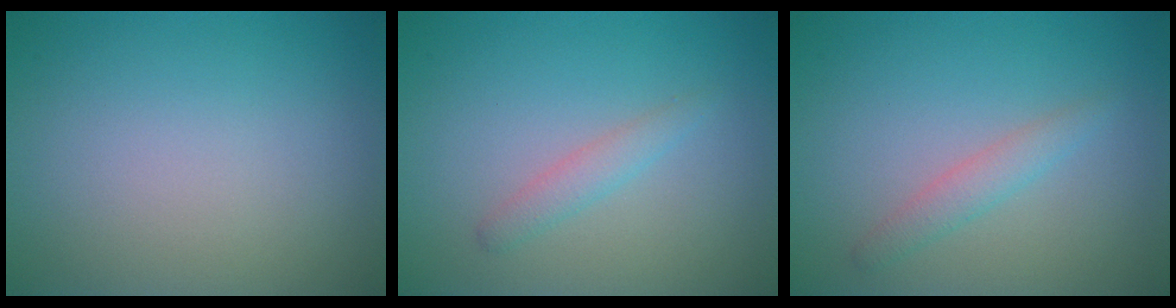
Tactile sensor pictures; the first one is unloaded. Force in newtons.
{"total": 1.4, "press": 1.4, "slide": 0.1}
{"total": 1.6, "press": 1.6, "slide": 0.0}